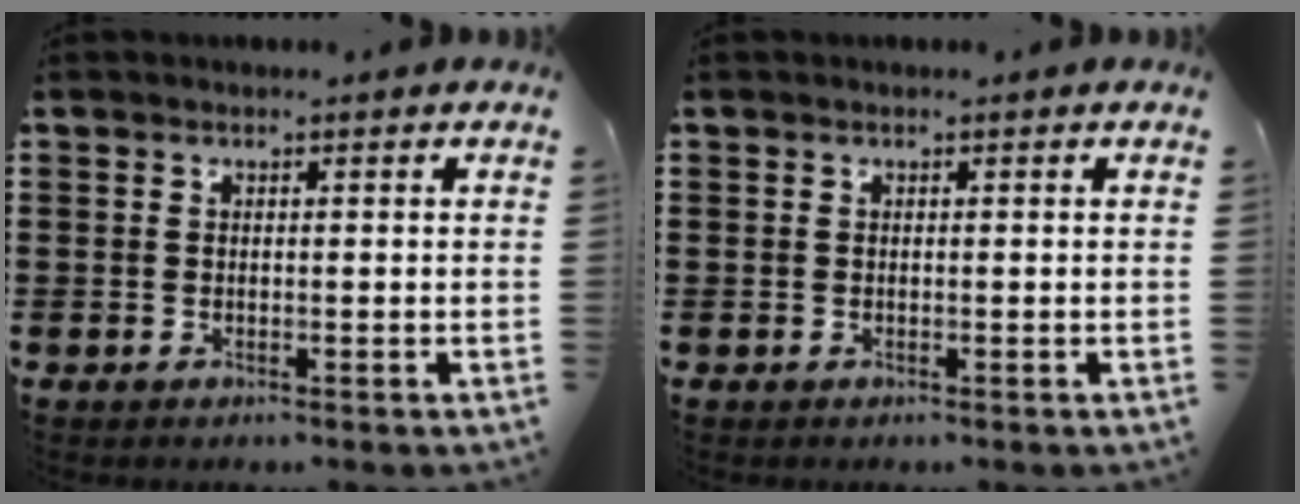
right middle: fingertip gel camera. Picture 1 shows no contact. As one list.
[{"total": 0.0}]